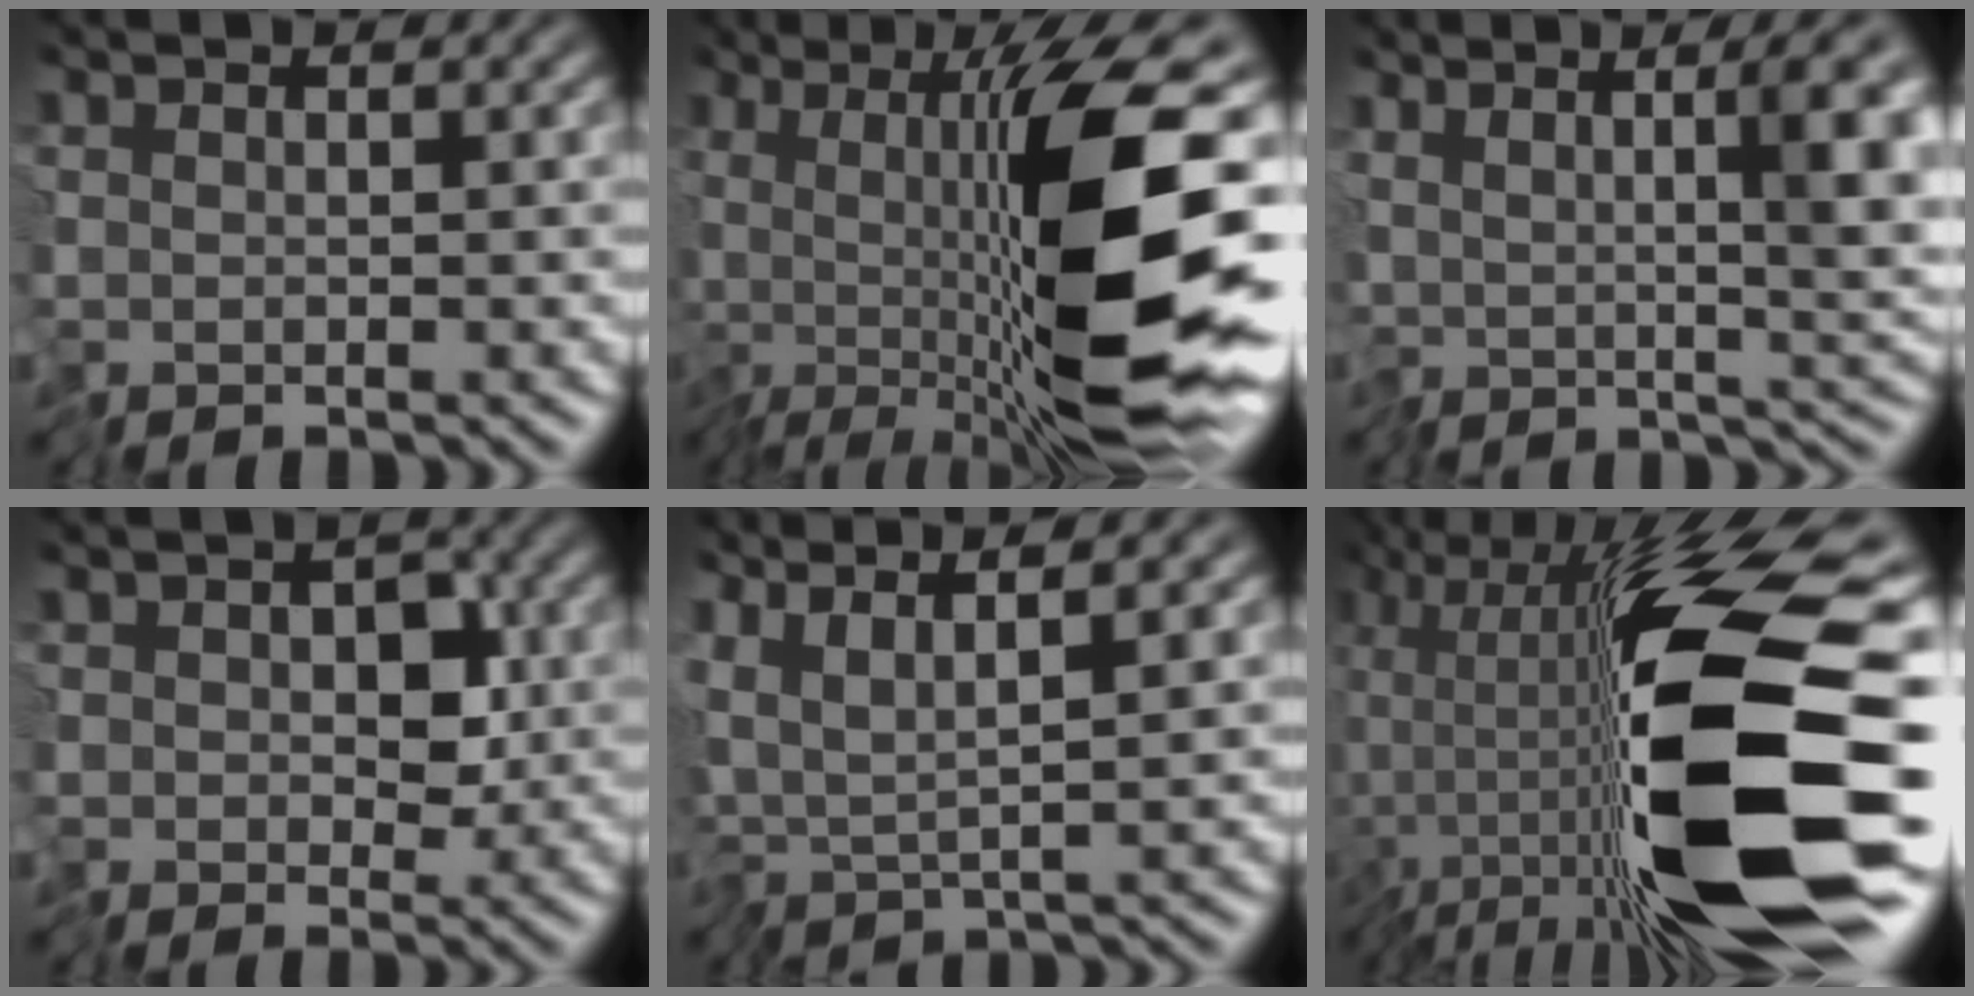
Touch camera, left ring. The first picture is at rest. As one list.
[{"total": 15.2, "force": [-2.9, 3.3, 14.6], "torque": [-0.223, 0.012, -0.062]}, {"total": 7.7, "force": [2.0, 1.9, 7.2], "torque": [-0.118, 0.003, 0.035]}, {"total": 4.2, "force": [-0.6, 3.1, 2.7], "torque": [-0.044, 0.001, -0.019]}, {"total": 3.9, "force": [0.5, 0.6, 3.8], "torque": [-0.077, 0.007, -0.001]}, {"total": 18.1, "force": [-6.6, 4.7, 16.2], "torque": [-0.289, 0.011, -0.124]}]